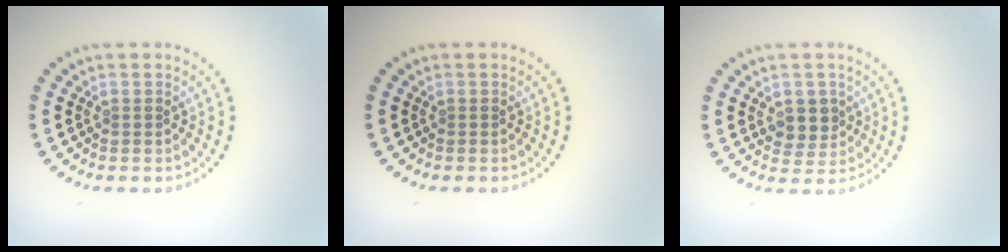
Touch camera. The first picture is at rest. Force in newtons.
{"total": 0.0}
{"total": 2.5, "press": 2.3, "slide": 1.0}